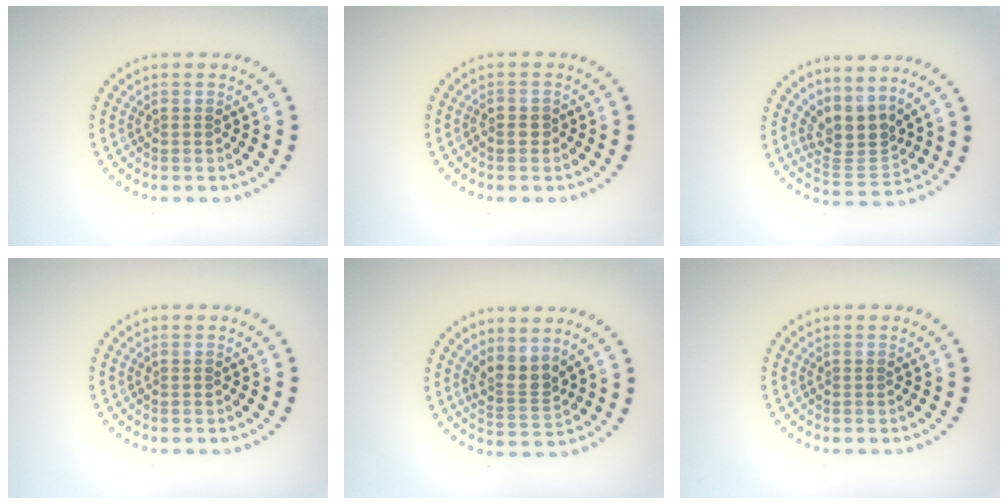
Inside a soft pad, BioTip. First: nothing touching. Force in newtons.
{"total": 0.9, "press": 0.8, "slide": 0.4}
{"total": 3.4, "press": 2.5, "slide": 2.3}
{"total": 0.0}
{"total": 2.5, "press": 1.9, "slide": 1.6}
{"total": 0.0}